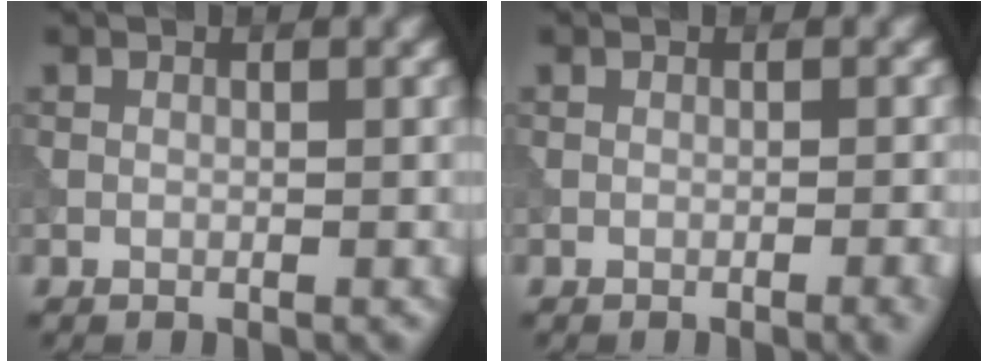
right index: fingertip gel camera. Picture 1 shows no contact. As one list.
[{"total": 2.0, "force": [-0.7, 0.5, 1.8], "torque": [-0.016, 0.002, -0.011]}]